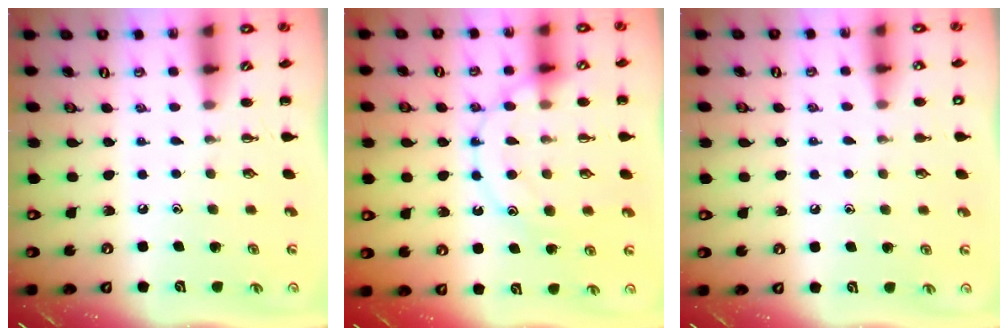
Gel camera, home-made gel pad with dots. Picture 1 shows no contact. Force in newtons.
{"total": 13.1, "press": 13.1, "slide": 0.8}
{"total": 5.2, "press": 5.0, "slide": 1.5}